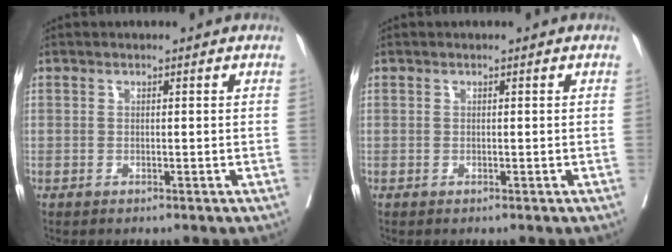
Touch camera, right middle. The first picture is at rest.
{"total": 0.0}